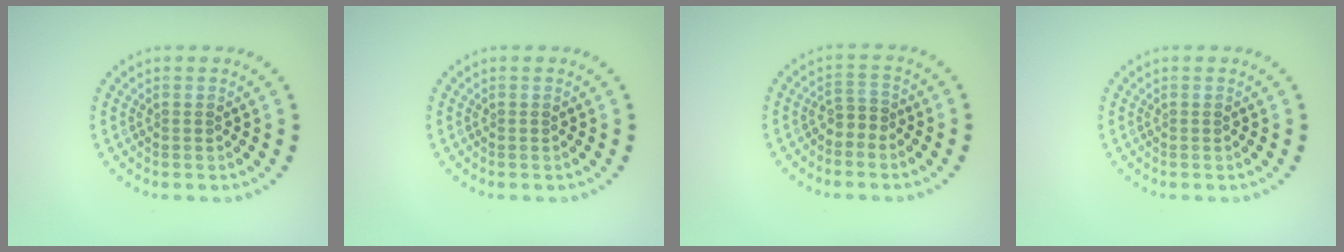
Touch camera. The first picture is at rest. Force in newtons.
{"total": 0.0}
{"total": 1.7, "press": 1.3, "slide": 1.1}
{"total": 0.0}